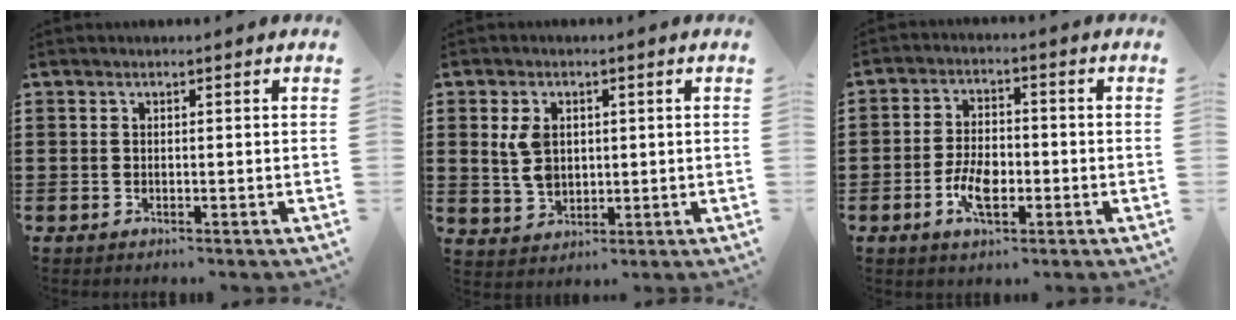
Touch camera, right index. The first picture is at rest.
{"total": 5.3, "force": [1.1, 3.7, 3.6], "torque": [-0.095, 0.006, 0.015]}
{"total": 5.8, "force": [-1.9, 3.0, 4.6], "torque": [-0.099, 0.003, -0.036]}